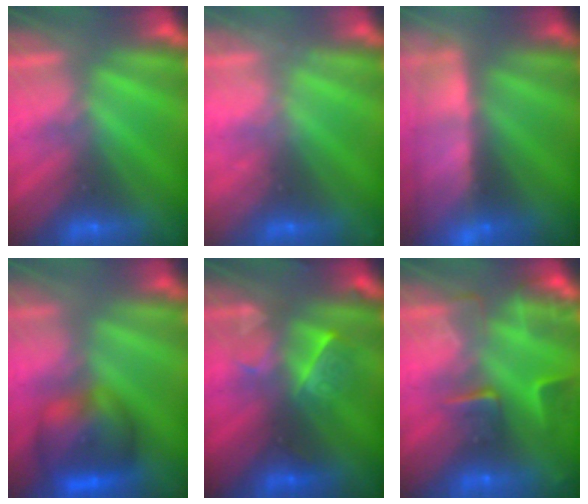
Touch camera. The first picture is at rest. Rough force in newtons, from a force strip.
{"total": 2.4}
{"total": 6.5}
{"total": 6.4}
{"total": 2.4}
{"total": 8.8}